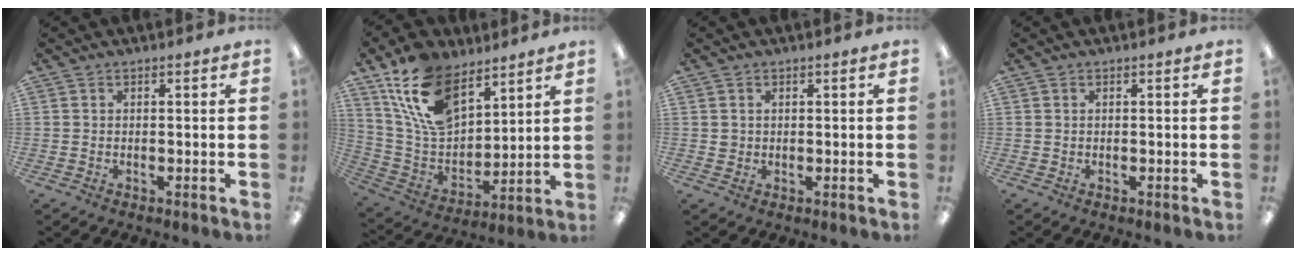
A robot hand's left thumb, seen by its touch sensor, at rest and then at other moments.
{"total": 17.9, "force": [10.8, 10.0, 10.2], "torque": [-0.207, -0.038, 0.203]}
{"total": 1.3, "force": [0.4, 1.3, 0.1], "torque": [-0.004, 0.003, 0.006]}
{"total": 0.0}